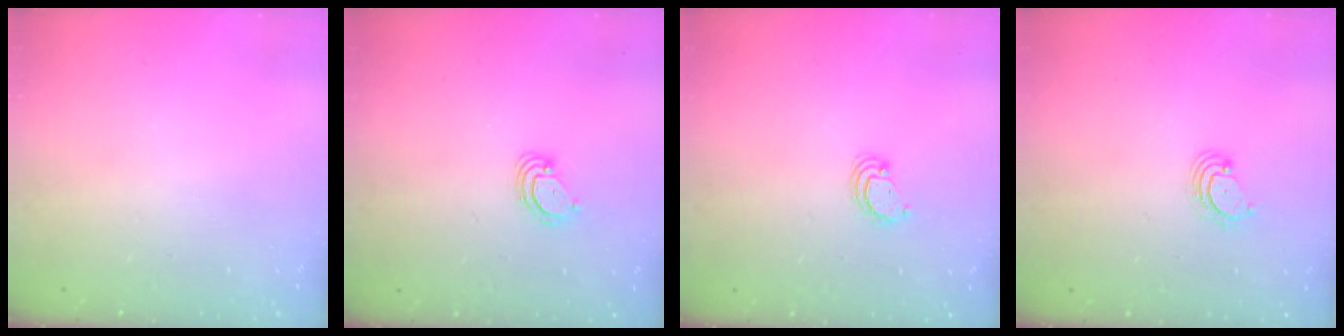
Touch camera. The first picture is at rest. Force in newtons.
{"total": 3.8, "press": 3.8, "slide": 0.3}
{"total": 2.3, "press": 2.3, "slide": 0.2}
{"total": 3.3, "press": 3.3, "slide": 0.6}